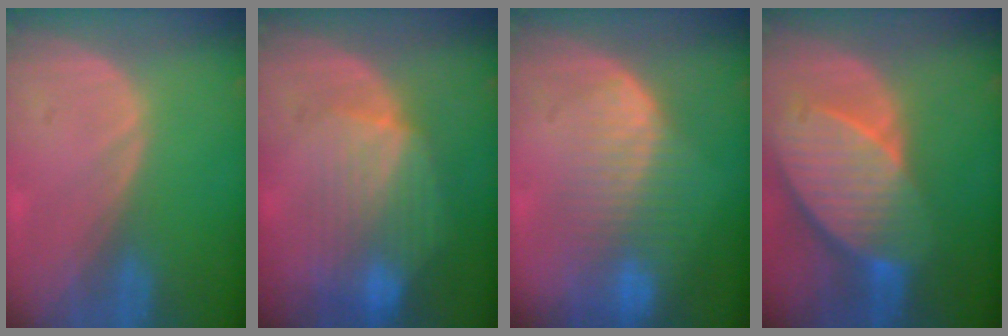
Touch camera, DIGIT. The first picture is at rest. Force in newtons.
{"total": 8.9, "press": 8.0, "slide": 3.9}
{"total": 8.3, "press": 7.3, "slide": 4.0}
{"total": 10.5, "press": 9.2, "slide": 5.0}